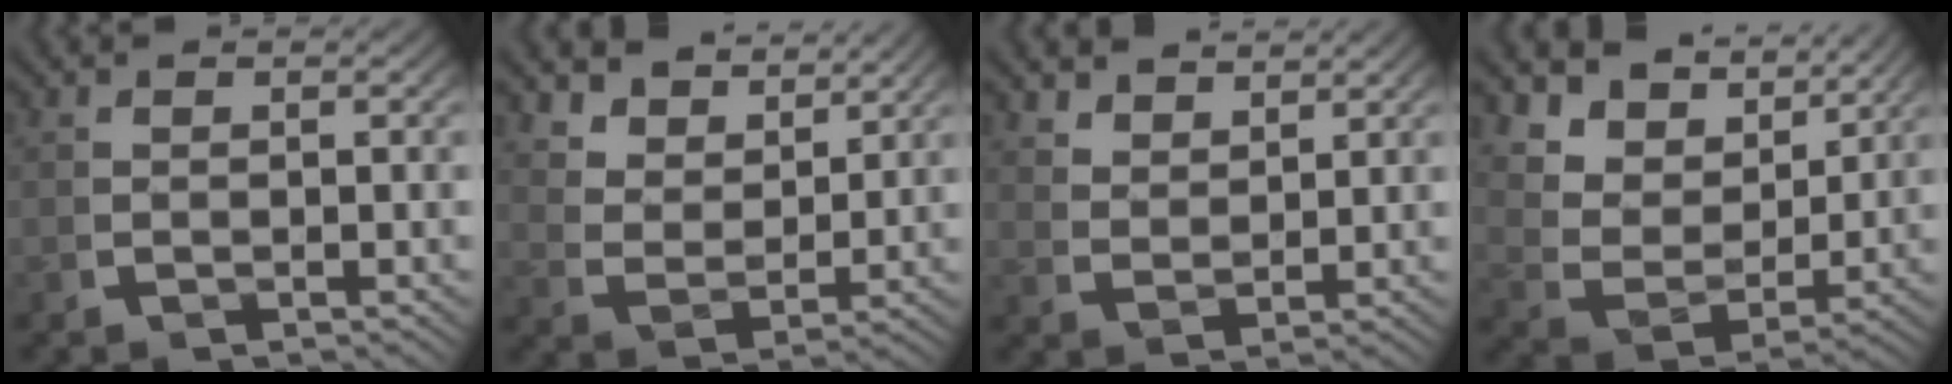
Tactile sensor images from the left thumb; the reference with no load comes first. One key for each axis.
{"total": 4.7, "fx": 3.3, "fy": 2.3, "fz": 2.5, "tx": -0.051, "ty": -0.008, "tz": 0.065}
{"total": 2.9, "fx": 2.7, "fy": 0.8, "fz": 0.8, "tx": -0.008, "ty": -0.004, "tz": 0.060}
{"total": 8.1, "fx": 3.8, "fy": 5.0, "fz": 5.2, "tx": -0.116, "ty": -0.002, "tz": 0.061}